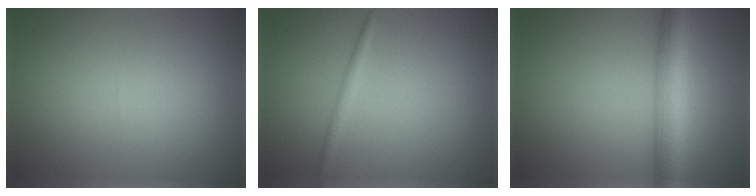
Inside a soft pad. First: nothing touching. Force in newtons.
{"total": 1.1, "press": 1.1, "slide": 0.0}
{"total": 6.1, "press": 6.1, "slide": 0.1}